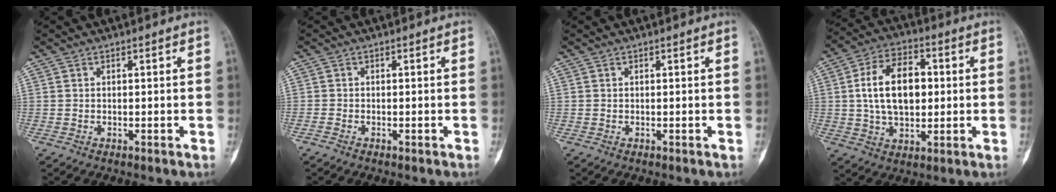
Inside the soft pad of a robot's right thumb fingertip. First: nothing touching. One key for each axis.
{"total": 0.7, "fx": -0.6, "fy": 0.2, "fz": 0.2, "tx": -0.006, "ty": 0.000, "tz": -0.014}
{"total": 0.0}
{"total": 14.1, "fx": 1.4, "fy": 8.7, "fz": 11.0, "tx": -0.170, "ty": 0.012, "tz": 0.021}